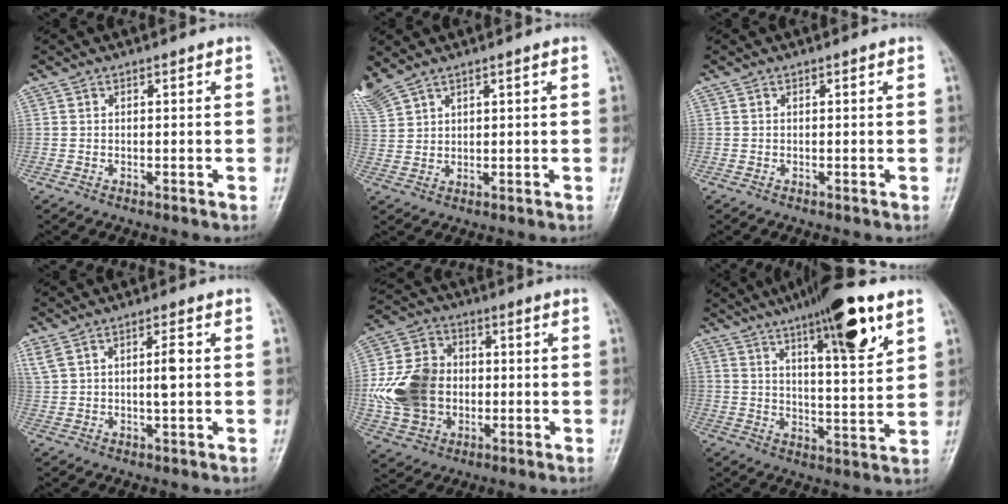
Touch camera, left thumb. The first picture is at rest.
{"total": 6.0, "force": [4.6, 2.3, 3.1], "torque": [-0.086, 0.003, 0.114]}
{"total": 0.0}
{"total": 5.8, "force": [1.4, 2.1, 5.2], "torque": [-0.106, 0.012, 0.032]}
{"total": 15.0, "force": [-0.8, 12.2, 8.6], "torque": [-0.142, 0.016, -0.013]}
{"total": 16.6, "force": [9.2, 3.7, 13.3], "torque": [-0.185, -0.038, 0.142]}